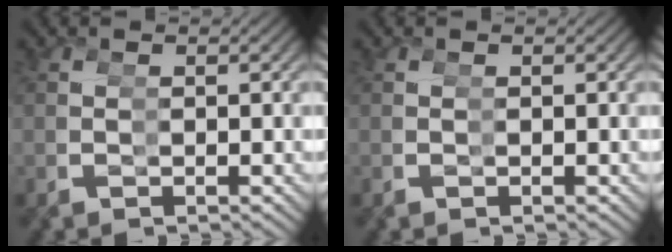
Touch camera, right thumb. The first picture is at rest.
{"total": 0.0}